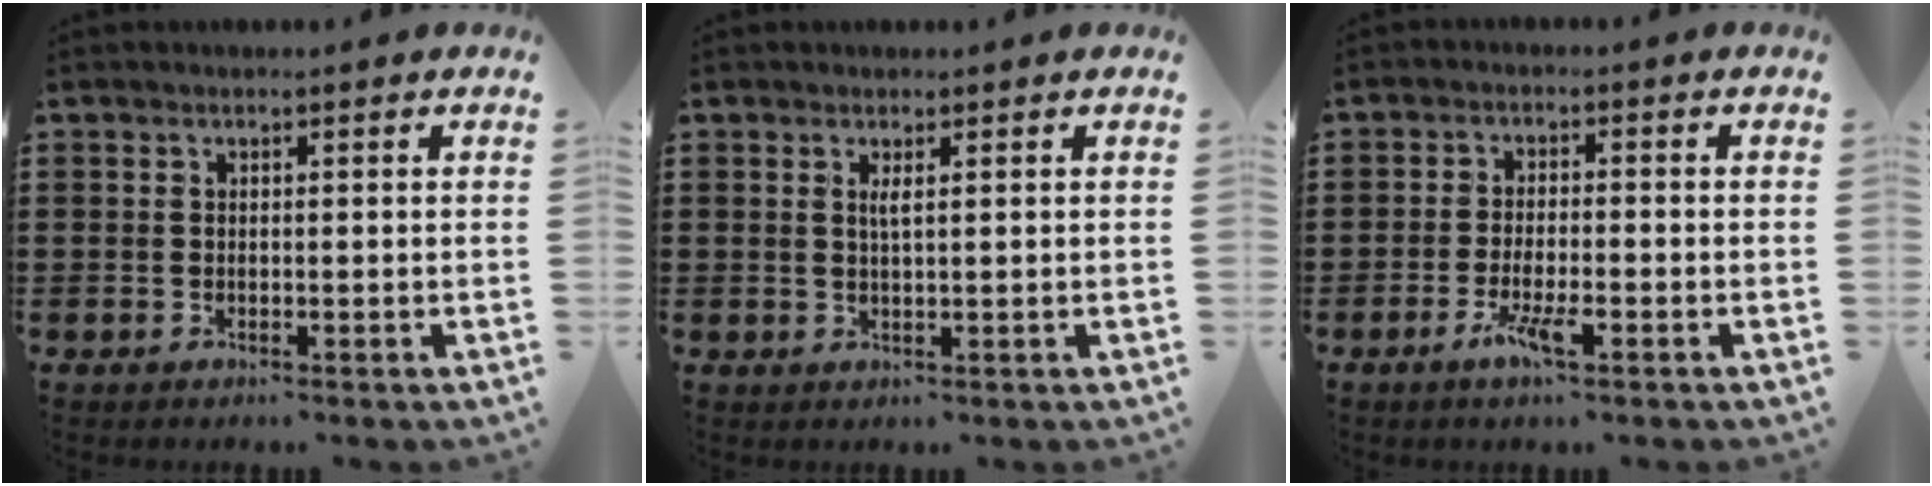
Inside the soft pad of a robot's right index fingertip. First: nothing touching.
{"total": 1.4, "force": [0.5, 0.1, 1.3], "torque": [-0.026, 0.002, 0.007]}
{"total": 4.3, "force": [-2.2, 0.9, 3.6], "torque": [-0.077, -0.008, -0.044]}